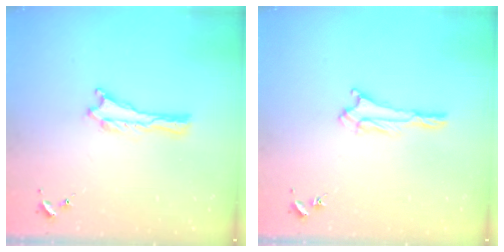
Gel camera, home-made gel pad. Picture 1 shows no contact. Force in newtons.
{"total": 1.7, "press": 1.7, "slide": 0.2}